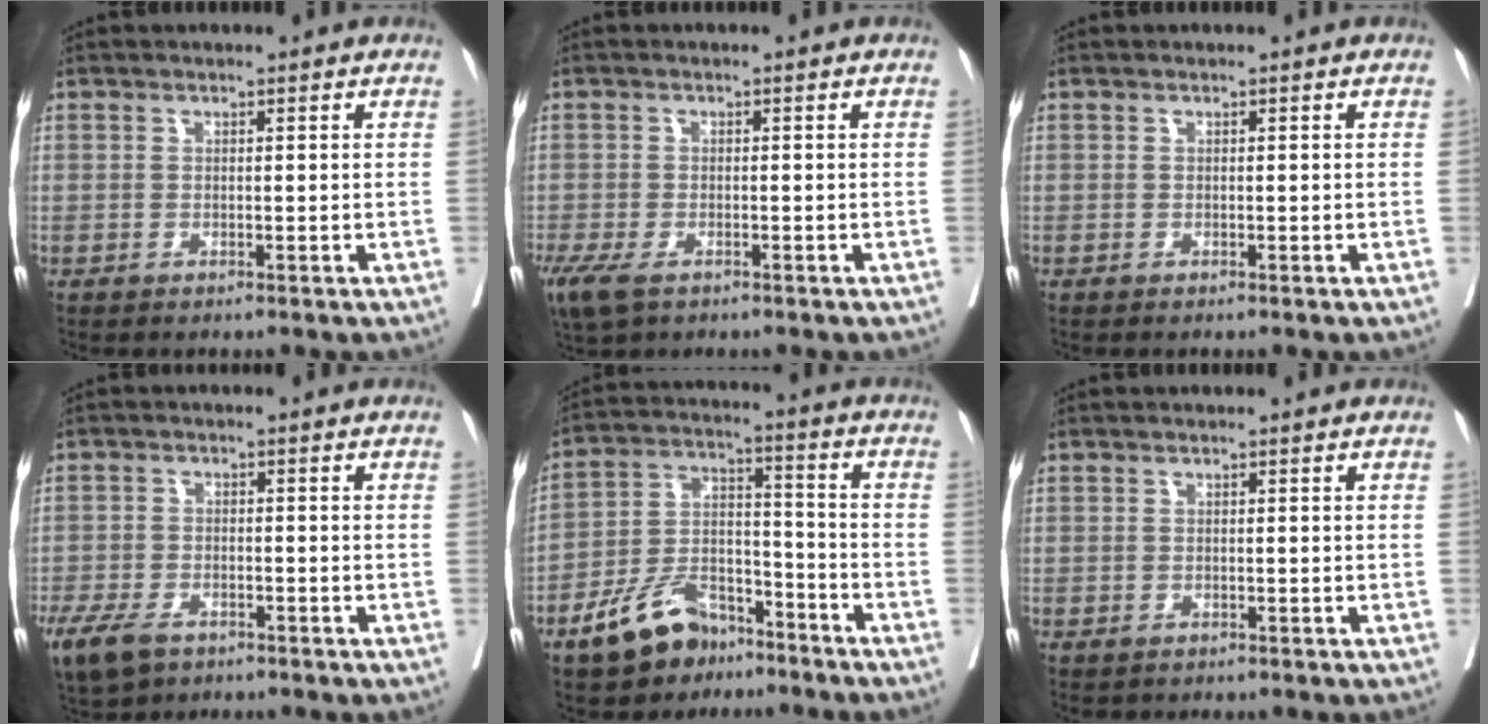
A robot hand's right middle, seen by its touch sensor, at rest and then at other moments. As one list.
[{"total": 7.4, "force": [-4.5, 3.6, 4.7], "torque": [-0.113, -0.020, -0.075]}, {"total": 0.0}, {"total": 9.8, "force": [-6.2, 5.4, 5.3], "torque": [-0.129, -0.014, -0.101]}, {"total": 11.3, "force": [-8.0, 5.6, 5.8], "torque": [-0.114, 0.008, -0.146]}, {"total": 0.5, "force": [-0.3, 0.4, 0.1], "torque": [-0.009, 0.000, -0.004]}]